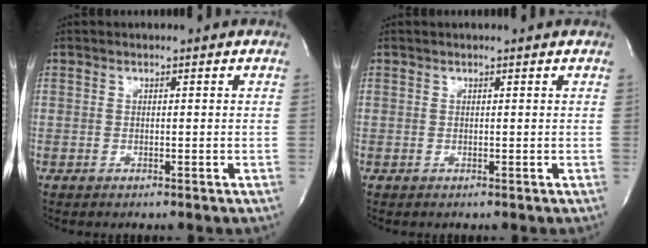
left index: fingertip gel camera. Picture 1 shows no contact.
{"total": 1.1, "force": [1.0, 0.0, 0.4], "torque": [-0.009, 0.009, 0.013]}